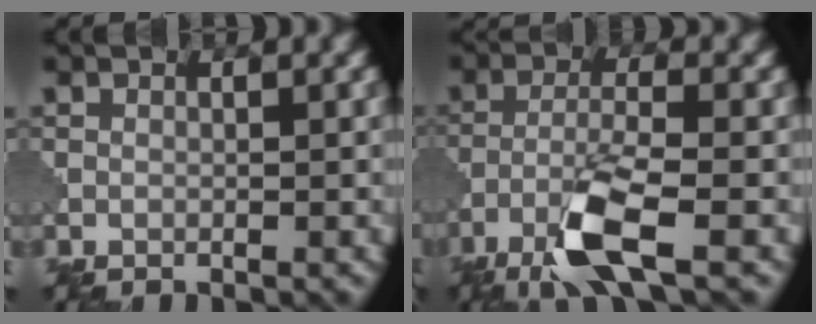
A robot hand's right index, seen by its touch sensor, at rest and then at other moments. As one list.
[{"total": 6.4, "force": [-3.6, 1.2, 5.1], "torque": [-0.103, -0.002, -0.079]}]